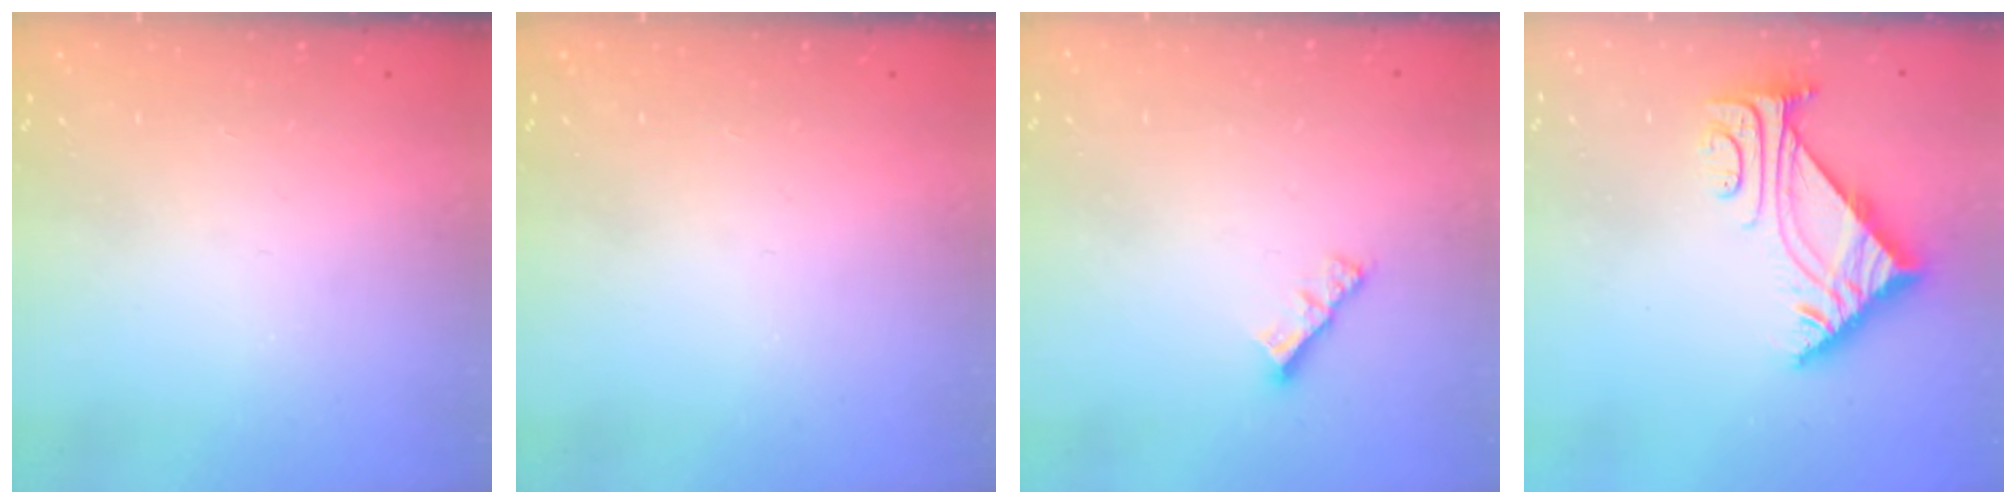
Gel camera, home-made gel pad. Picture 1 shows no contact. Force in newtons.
{"total": 0.0}
{"total": 3.5, "press": 3.5, "slide": 0.2}
{"total": 5.6, "press": 5.5, "slide": 0.8}